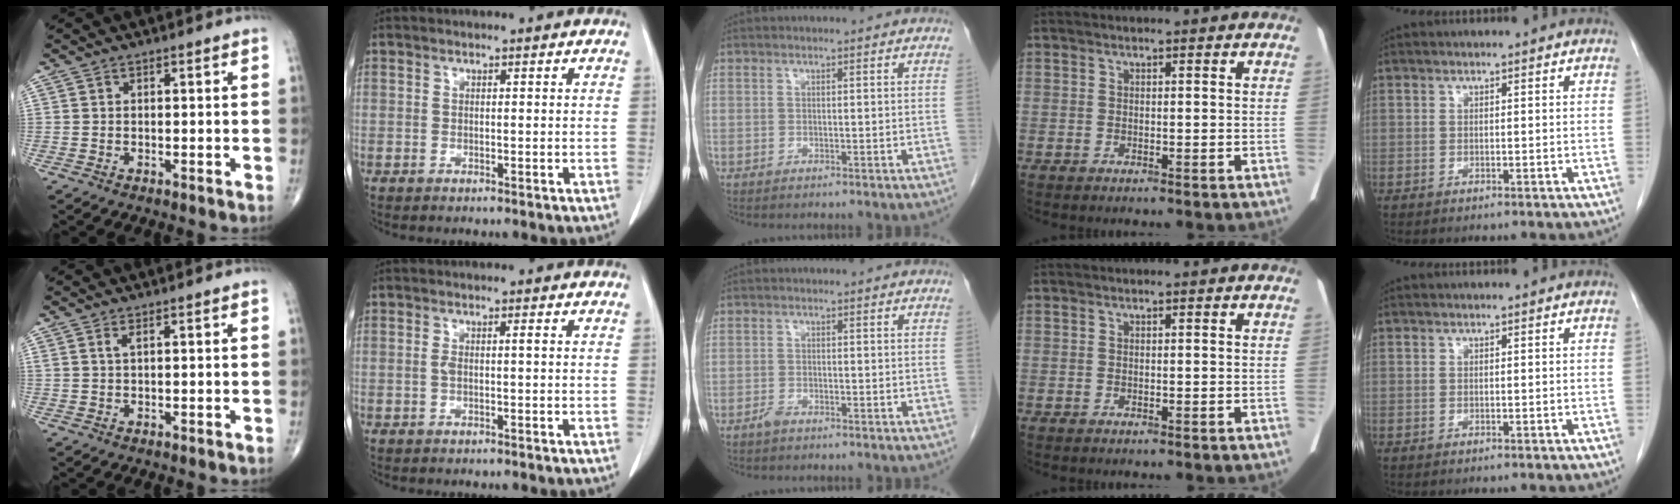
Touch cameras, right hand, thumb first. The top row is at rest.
{"thumb": {"total": 1.0, "force": [0.5, 0.2, 0.8], "torque": [-0.021, 0.003, 0.012]}, "index": {"total": 1.6, "force": [0.0, 0.2, 1.6], "torque": [-0.036, 0.004, 0.002]}, "middle": {"total": 1.2, "force": [-1.0, 0.3, 0.6], "torque": [-0.016, -0.001, -0.018]}}